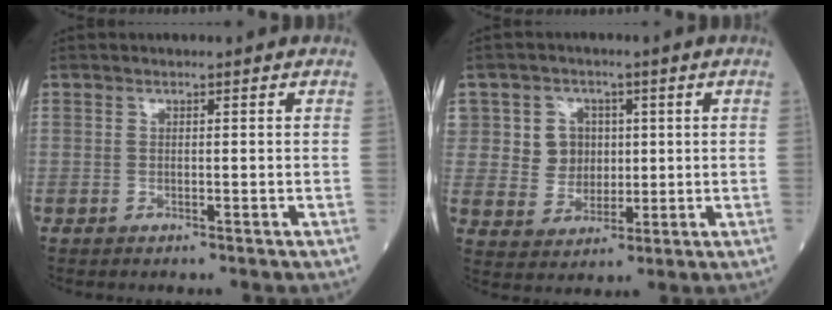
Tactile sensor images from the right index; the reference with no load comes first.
{"total": 6.2, "force": [1.5, 5.7, 1.8], "torque": [-0.029, 0.013, 0.032]}